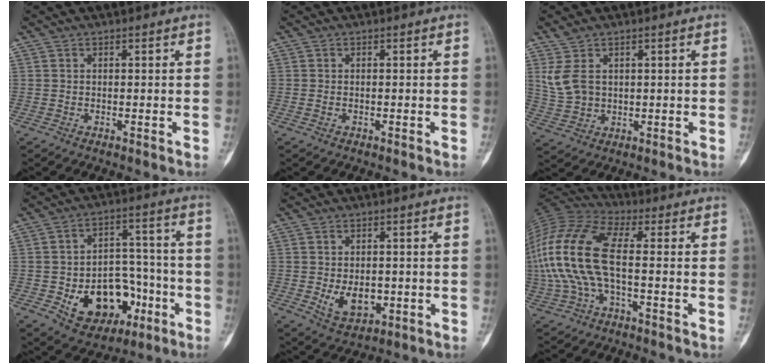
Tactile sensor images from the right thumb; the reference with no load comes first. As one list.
[{"total": 0.5, "force": [-0.2, 0.3, 0.3], "torque": [-0.007, 0.002, -0.004]}, {"total": 5.6, "force": [1.8, 3.8, 3.7], "torque": [-0.077, -0.004, 0.050]}, {"total": 16.7, "force": [-5.4, 11.9, 10.4], "torque": [-0.111, 0.048, -0.065]}, {"total": 6.8, "force": [-1.1, 4.6, 4.9], "torque": [-0.062, -0.006, -0.005]}, {"total": 16.6, "force": [-1.0, 6.5, 15.2], "torque": [-0.352, 0.033, -0.024]}]